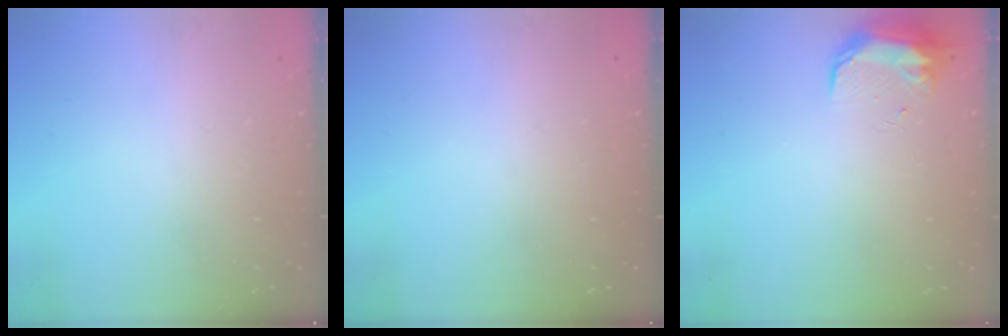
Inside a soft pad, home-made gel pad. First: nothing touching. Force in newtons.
{"total": 0.0}
{"total": 8.7, "press": 8.7, "slide": 0.6}